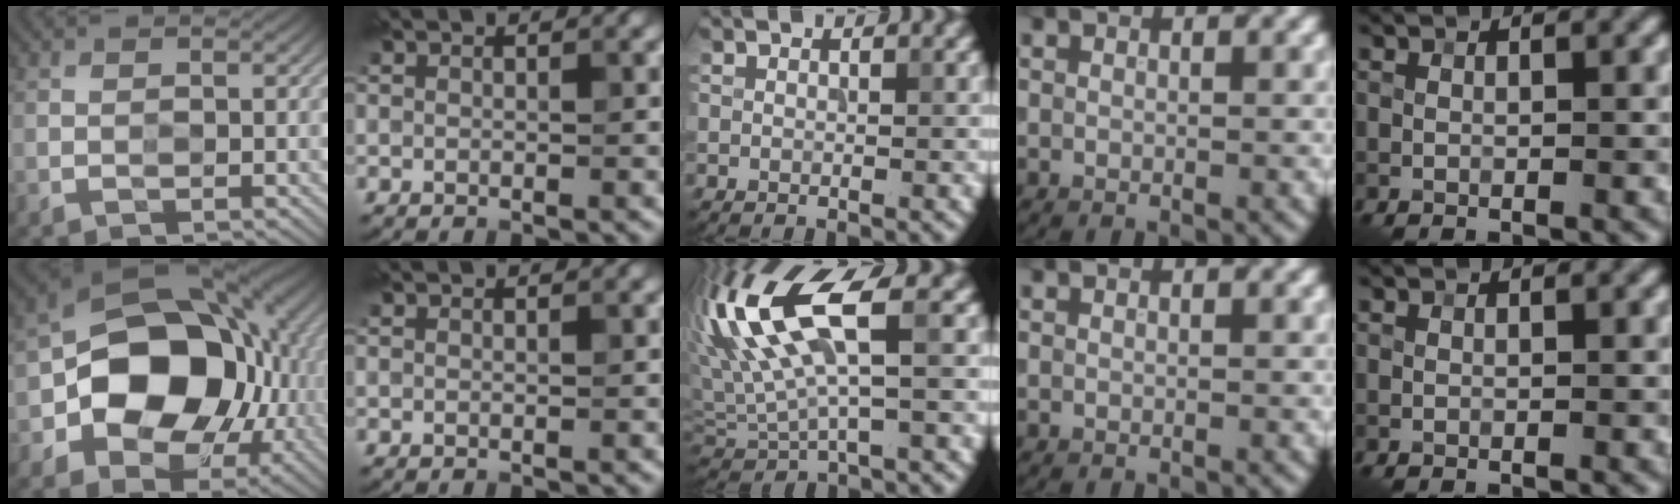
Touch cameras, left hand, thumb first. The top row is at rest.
{"thumb": {"total": 16.1, "force": [-1.0, 12.1, 10.6], "torque": [-0.146, -0.018, -0.025]}, "middle": {"total": 9.6, "force": [2.7, 3.2, 8.7], "torque": [-0.194, 0.011, 0.049]}}